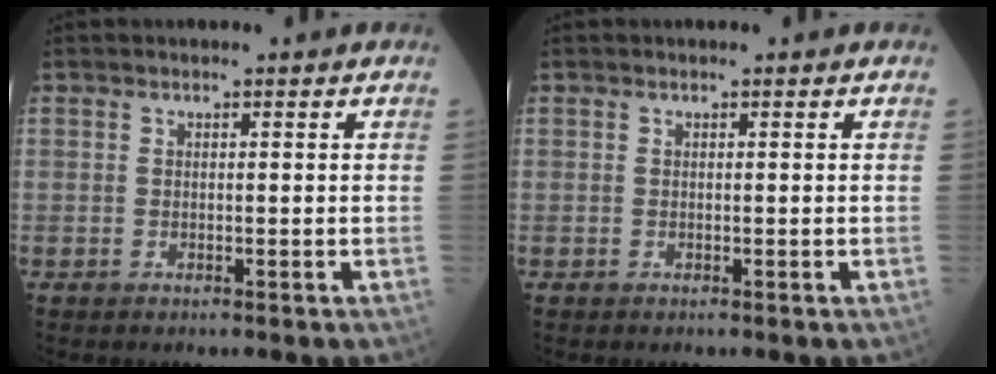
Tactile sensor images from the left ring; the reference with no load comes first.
{"total": 0.0}